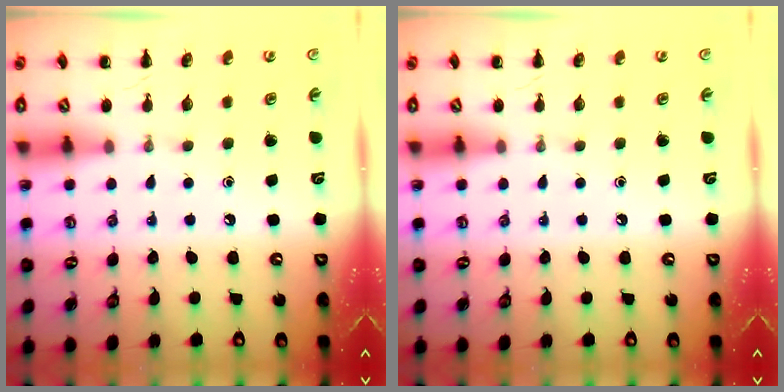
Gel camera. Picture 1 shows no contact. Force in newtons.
{"total": 0.0}